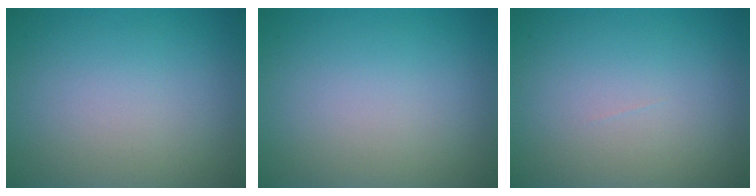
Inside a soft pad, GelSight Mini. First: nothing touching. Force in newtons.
{"total": 0.0}
{"total": 0.0}